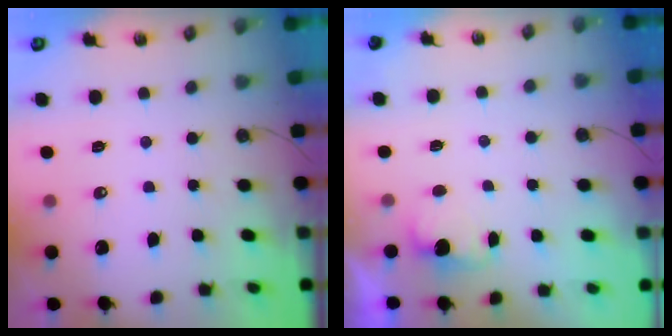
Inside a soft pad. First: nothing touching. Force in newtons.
{"total": 2.0, "press": 1.7, "slide": 0.9}